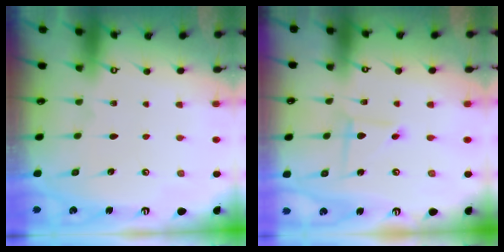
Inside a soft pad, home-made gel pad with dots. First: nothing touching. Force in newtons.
{"total": 2.2, "press": 2.2, "slide": 0.3}